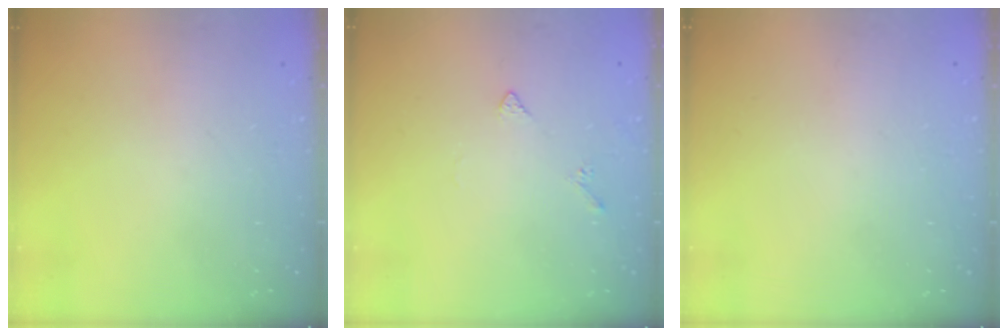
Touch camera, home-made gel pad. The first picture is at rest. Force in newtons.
{"total": 3.3, "press": 3.2, "slide": 0.7}
{"total": 1.9, "press": 1.9, "slide": 0.1}